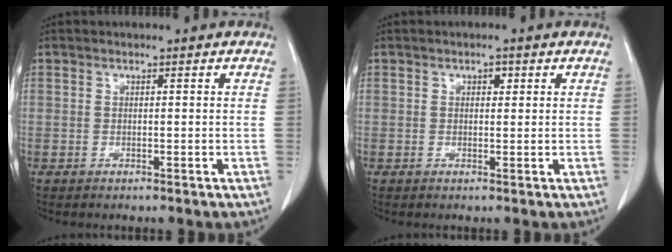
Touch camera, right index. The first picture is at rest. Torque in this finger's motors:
{"motor_torque": [0.16, 0.03, -0.01, 0.00]}